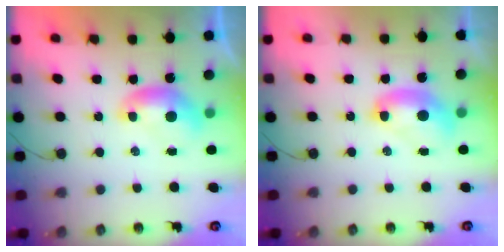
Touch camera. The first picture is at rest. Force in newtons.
{"total": 2.7, "press": 2.7, "slide": 0.1}